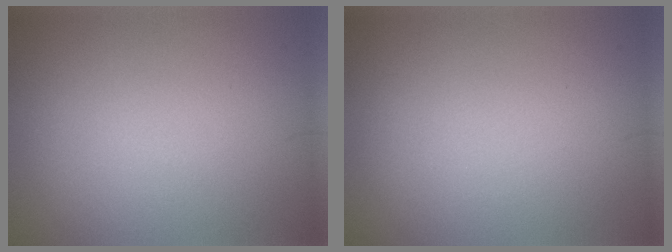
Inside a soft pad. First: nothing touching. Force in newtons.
{"total": 0.0}